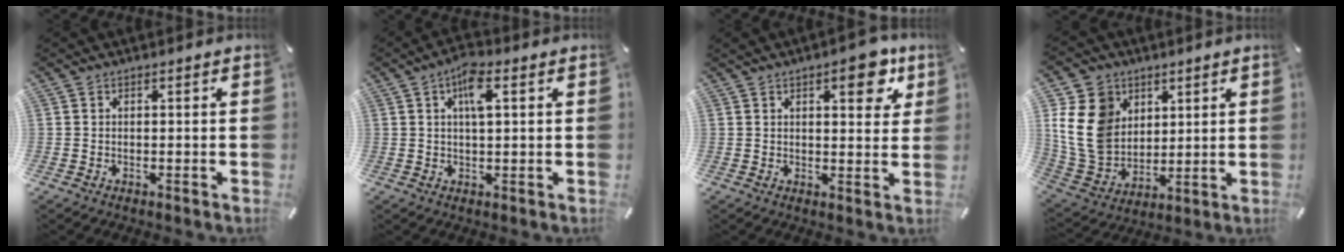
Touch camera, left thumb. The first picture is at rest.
{"total": 6.3, "force": [2.2, 2.2, 5.4], "torque": [-0.105, 0.007, 0.035]}
{"total": 9.4, "force": [5.0, 4.0, 6.9], "torque": [-0.077, -0.020, 0.076]}
{"total": 15.1, "force": [4.7, 12.5, 7.1], "torque": [-0.174, -0.016, 0.092]}